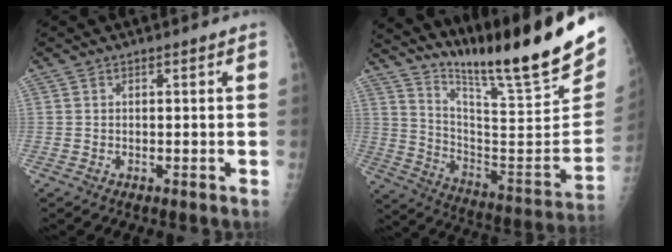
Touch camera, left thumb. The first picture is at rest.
{"total": 25.7, "force": [20.2, 1.2, 15.9], "torque": [-0.230, -0.135, 0.321]}